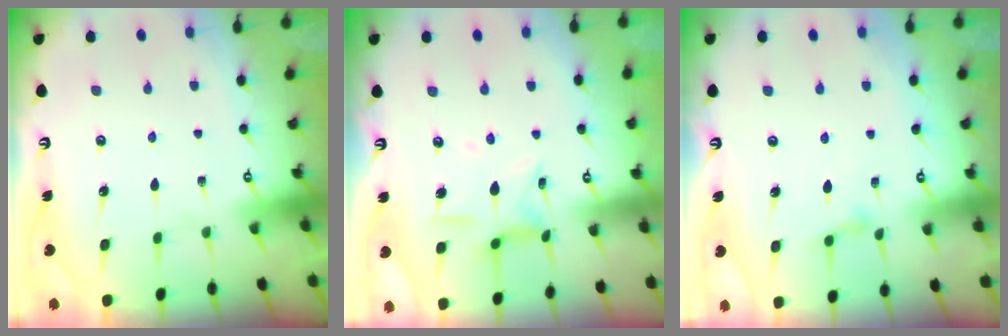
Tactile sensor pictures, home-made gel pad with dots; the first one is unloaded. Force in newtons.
{"total": 9.4, "press": 9.4, "slide": 0.7}
{"total": 2.3, "press": 2.3, "slide": 0.4}